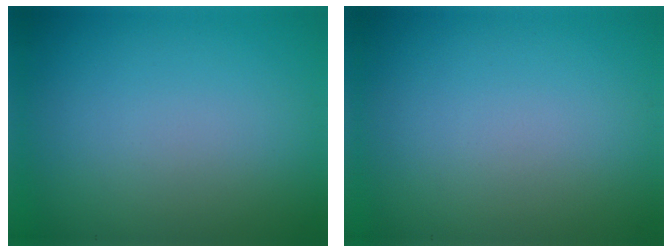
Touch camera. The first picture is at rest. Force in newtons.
{"total": 0.0}